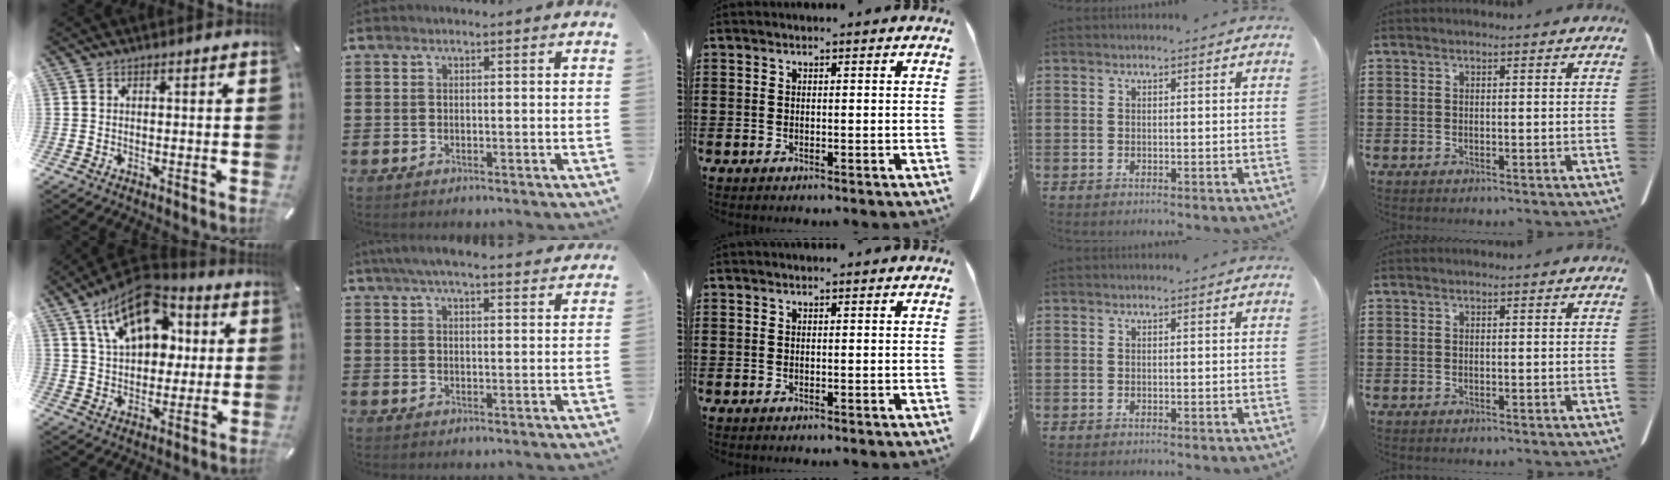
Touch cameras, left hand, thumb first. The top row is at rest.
{"thumb": {"total": 17.7, "force": [8.1, 11.1, 11.2], "torque": [-0.190, -0.025, 0.143]}, "index": {"total": 5.2, "force": [4.6, 0.4, 2.4], "torque": [-0.058, -0.010, 0.083]}}